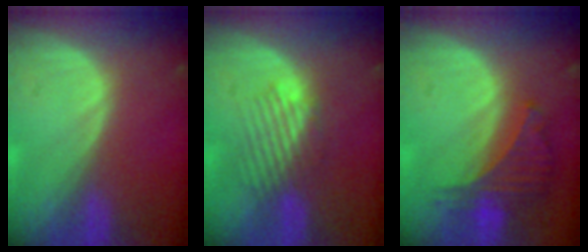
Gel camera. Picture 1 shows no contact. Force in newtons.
{"total": 4.8, "press": 4.4, "slide": 1.9}
{"total": 6.3, "press": 5.9, "slide": 2.3}